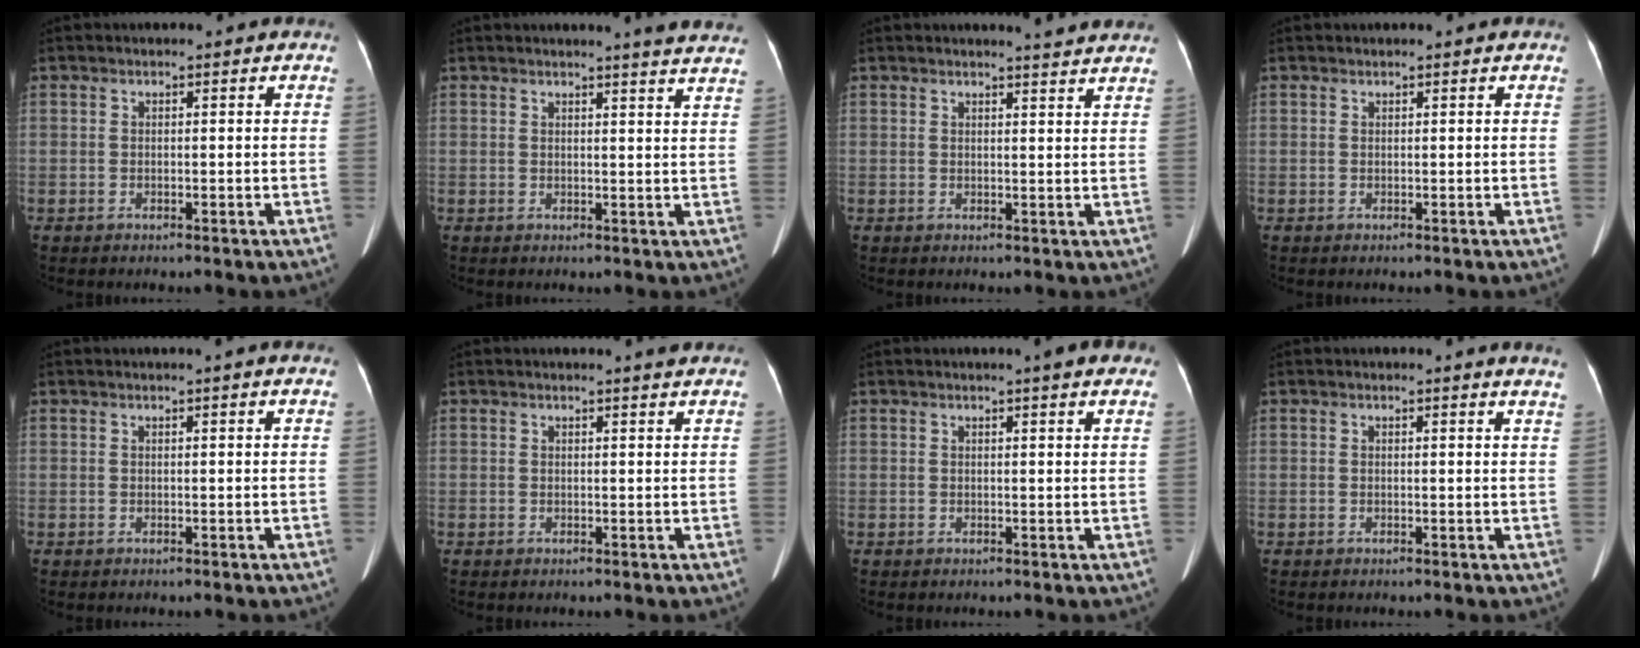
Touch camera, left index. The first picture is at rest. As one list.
[{"total": 9.0, "force": [8.4, -0.5, 3.2], "torque": [-0.036, -0.023, 0.071]}, {"total": 4.3, "force": [4.1, -0.4, 1.2], "torque": [-0.020, -0.004, 0.037]}, {"total": 0.0}, {"total": 1.1, "force": [0.8, -0.4, 0.7], "torque": [-0.015, 0.000, 0.020]}, {"total": 2.5, "force": [2.3, -0.5, 0.9], "torque": [-0.016, -0.003, 0.026]}, {"total": 4.2, "force": [3.3, 0.1, 2.6], "torque": [-0.034, 0.010, 0.034]}, {"total": 3.0, "force": [2.8, -0.5, 1.1], "torque": [-0.016, -0.011, 0.013]}]